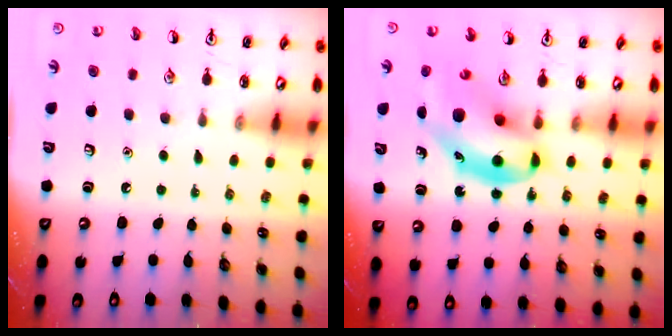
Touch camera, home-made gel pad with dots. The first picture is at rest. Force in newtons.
{"total": 11.6, "press": 11.2, "slide": 3.2}